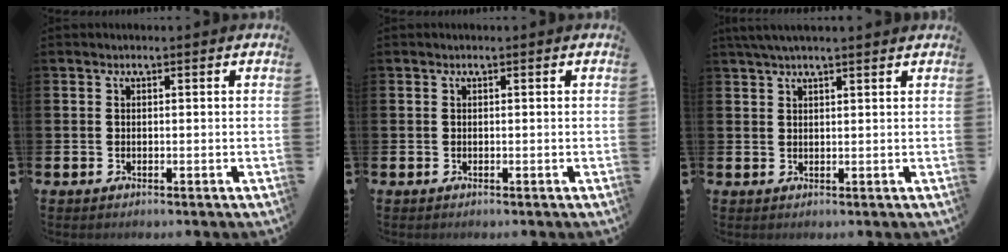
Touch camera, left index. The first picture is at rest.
{"total": 0.0}
{"total": 2.9, "force": [2.5, 0.2, 1.4], "torque": [-0.029, -0.002, 0.045]}